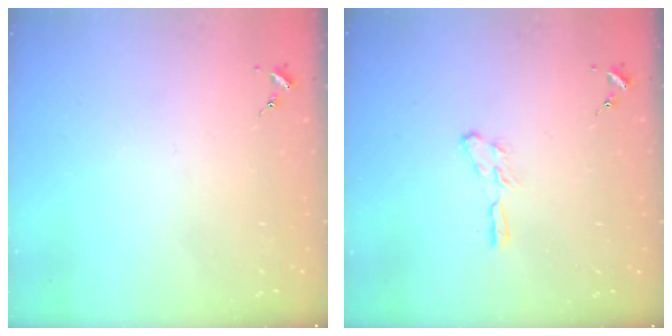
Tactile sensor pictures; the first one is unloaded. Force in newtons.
{"total": 4.2, "press": 4.2, "slide": 0.1}